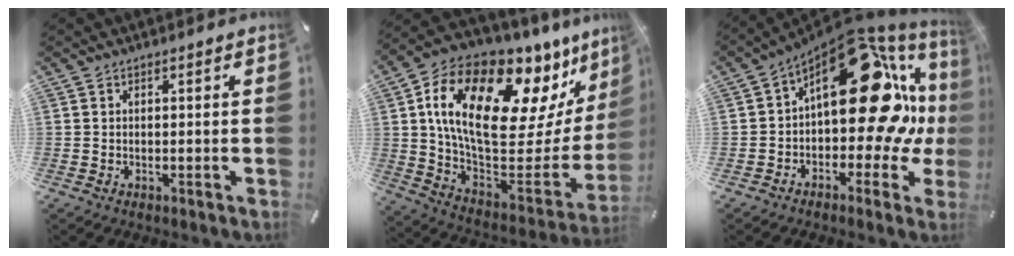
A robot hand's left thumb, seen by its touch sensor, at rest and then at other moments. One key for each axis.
{"total": 24.3, "fx": 10.5, "fy": 12.9, "fz": 17.7, "tx": -0.312, "ty": -0.064, "tz": 0.182}
{"total": 25.5, "fx": 7.5, "fy": 13.6, "fz": 20.1, "tx": -0.270, "ty": -0.056, "tz": 0.136}